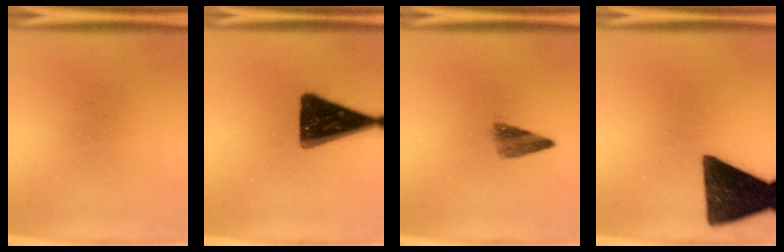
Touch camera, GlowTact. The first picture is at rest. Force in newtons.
{"total": 15.4}
{"total": 3.5}
{"total": 15.0}